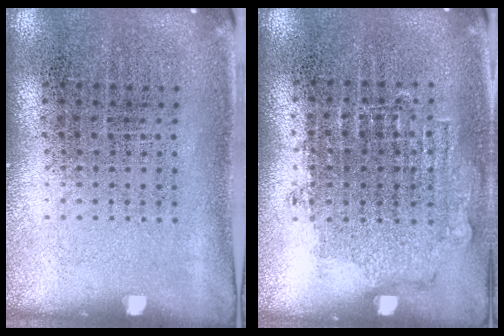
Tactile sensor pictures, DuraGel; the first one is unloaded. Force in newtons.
{"total": 0.7, "press": 0.7, "slide": 0.3}